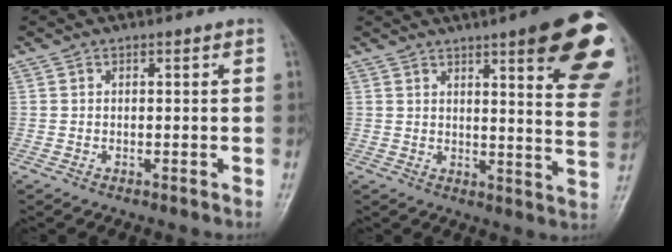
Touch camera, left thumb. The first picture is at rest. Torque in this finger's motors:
{"motor_torque": [2.81, 2.20, 1.86, -0.91, 0.08]}